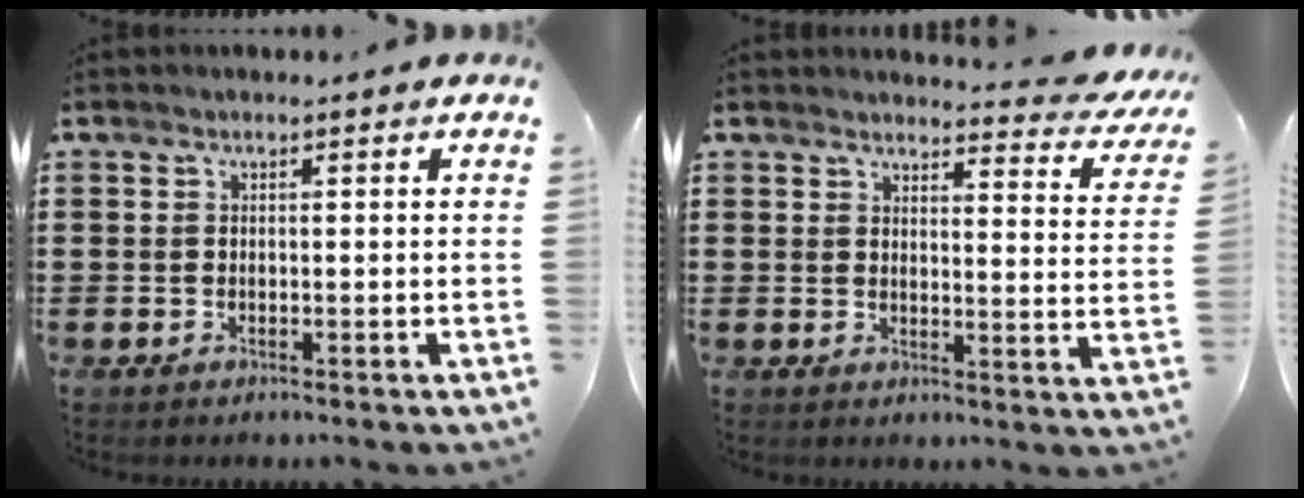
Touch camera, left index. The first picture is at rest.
{"total": 3.7, "force": [3.5, 0.3, 1.1], "torque": [-0.021, -0.024, 0.059]}